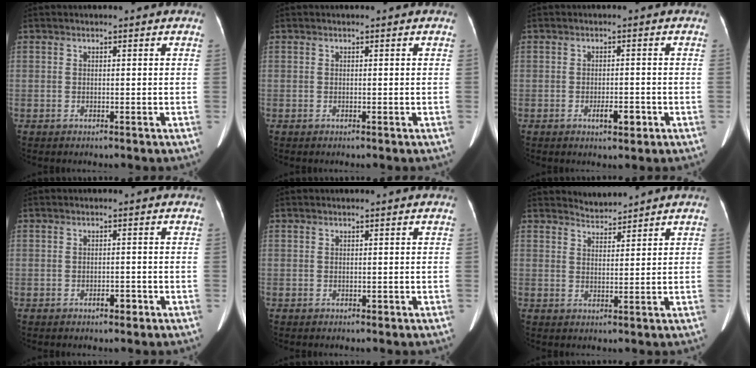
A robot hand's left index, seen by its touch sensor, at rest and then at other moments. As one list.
[{"total": 0.0}, {"total": 2.8, "force": [-1.3, 0.9, 2.3], "torque": [-0.039, 0.000, -0.017]}, {"total": 1.5, "force": [-0.9, 0.6, 1.0], "torque": [-0.016, 0.001, -0.012]}, {"total": 0.0}, {"total": 2.7, "force": [2.6, -0.1, -0.7], "torque": [0.002, 0.002, 0.053]}]